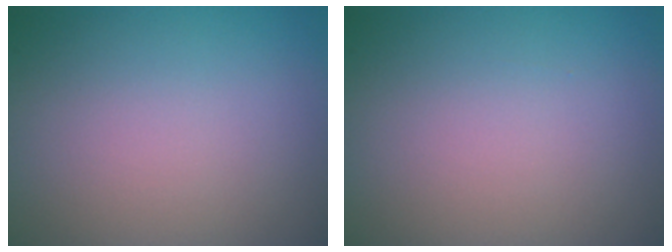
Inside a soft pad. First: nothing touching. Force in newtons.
{"total": 0.0}